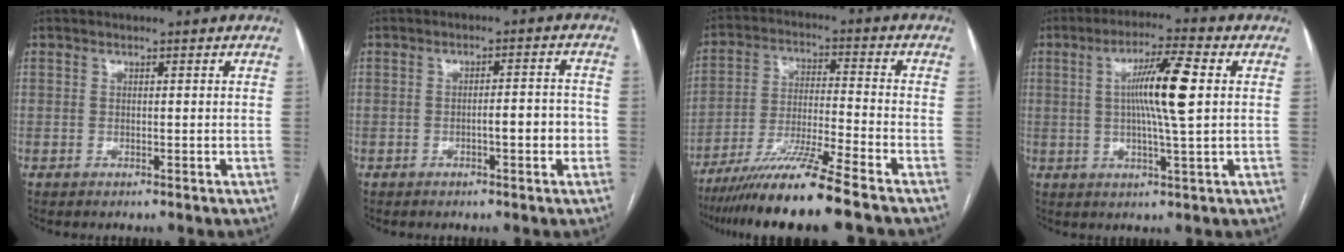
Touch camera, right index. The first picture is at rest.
{"total": 4.2, "force": [-1.3, 0.8, 3.9], "torque": [-0.055, 0.010, -0.016]}
{"total": 13.0, "force": [-10.1, -1.5, 8.0], "torque": [-0.141, -0.030, -0.178]}
{"total": 9.9, "force": [1.5, 0.0, 9.8], "torque": [-0.174, 0.005, 0.023]}